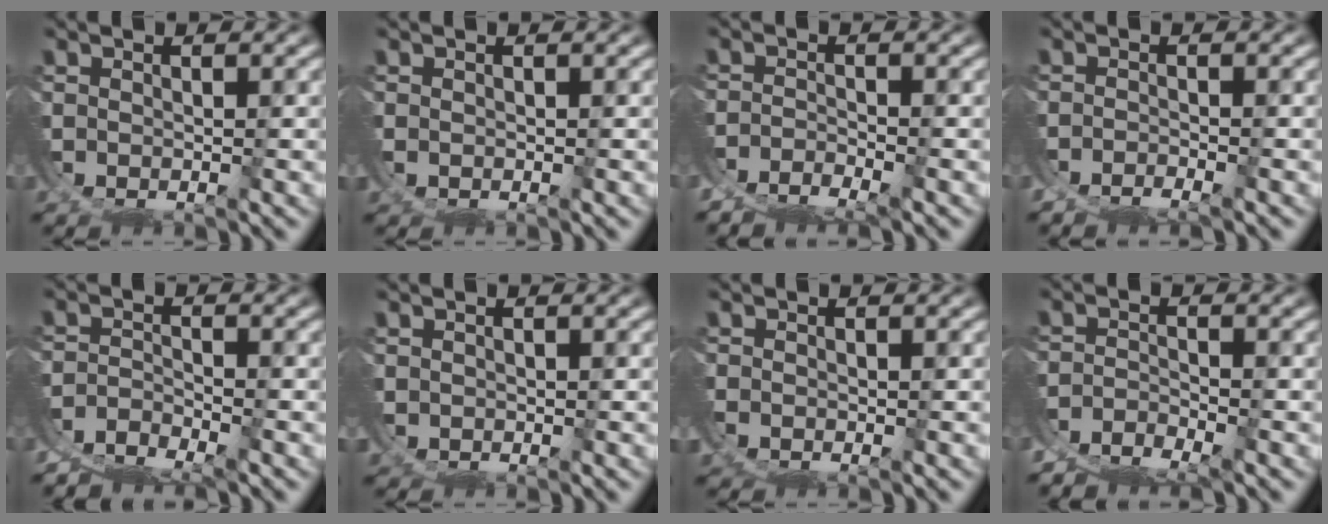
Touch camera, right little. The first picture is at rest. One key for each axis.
{"total": 0.7, "fx": 0.1, "fy": 0.7, "fz": -0.1, "tx": -0.005, "ty": 0.000, "tz": 0.002}
{"total": 6.1, "fx": -4.7, "fy": 3.2, "fz": 2.1, "tx": -0.042, "ty": -0.026, "tz": -0.069}
{"total": 3.5, "fx": -2.8, "fy": 1.5, "fz": 1.3, "tx": -0.022, "ty": -0.013, "tz": -0.045}
{"total": 6.0, "fx": -4.5, "fy": 3.7, "fz": 1.7, "tx": -0.037, "ty": -0.024, "tz": -0.071}
{"total": 0.9, "fx": 0.2, "fy": 0.9, "fz": -0.3, "tx": -0.003, "ty": 0.000, "tz": 0.007}
{"total": 1.4, "fx": -0.5, "fy": 1.2, "fz": 0.3, "tx": -0.018, "ty": -0.006, "tz": -0.006}
{"total": 7.1, "fx": -5.1, "fy": 4.4, "fz": 2.2, "tx": -0.049, "ty": -0.030, "tz": -0.078}